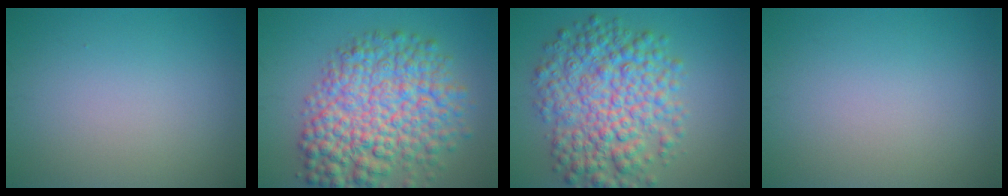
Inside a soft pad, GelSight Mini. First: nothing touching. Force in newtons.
{"total": 10.4, "press": 10.4, "slide": 0.3}
{"total": 8.8, "press": 8.8, "slide": 0.1}
{"total": 0.0}